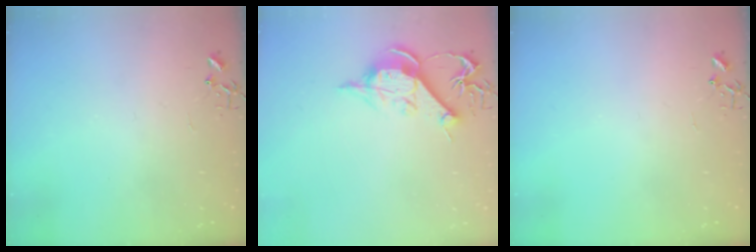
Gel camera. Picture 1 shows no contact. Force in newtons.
{"total": 11.6, "press": 11.6, "slide": 0.9}
{"total": 0.0}